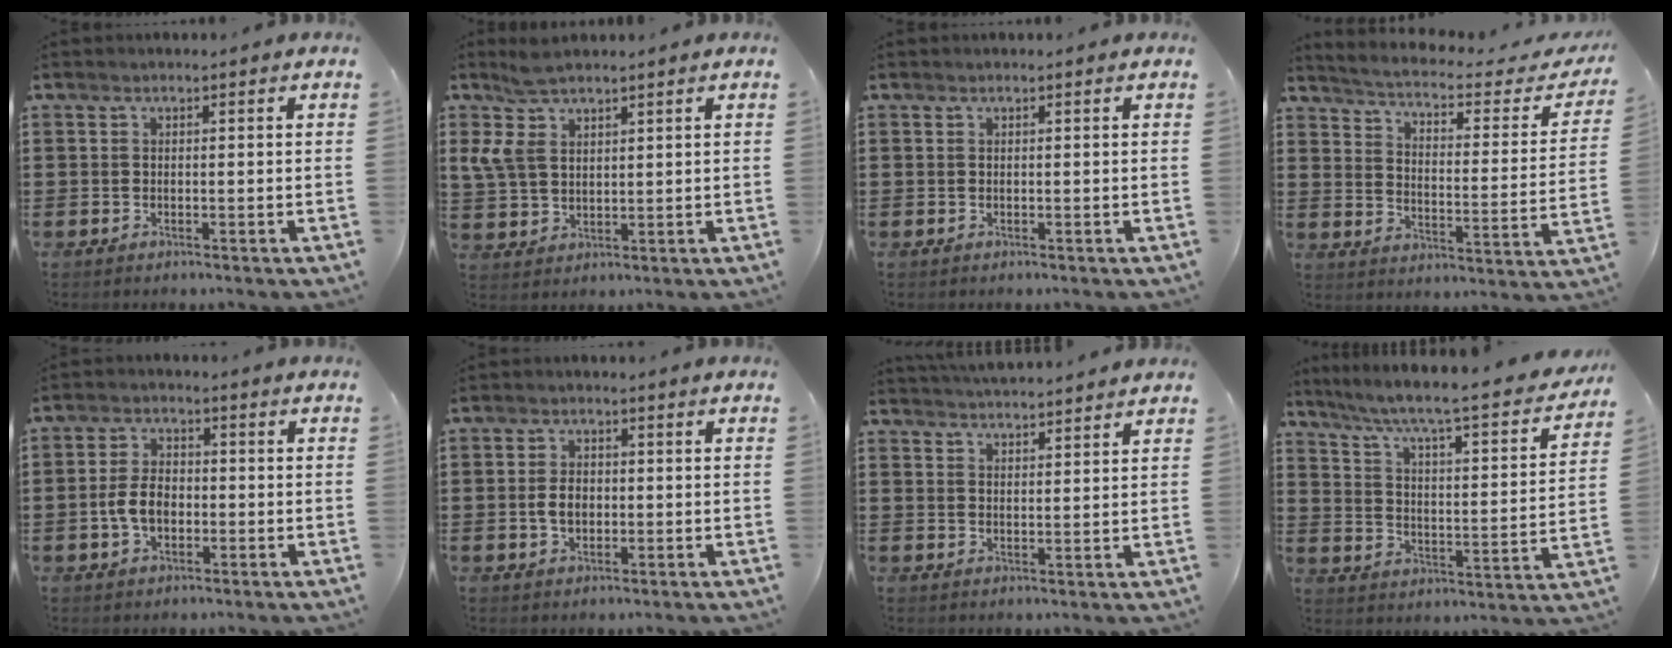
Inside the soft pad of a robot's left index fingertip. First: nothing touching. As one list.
[{"total": 6.2, "force": [4.1, 3.0, 3.6], "torque": [-0.090, -0.001, 0.076]}, {"total": 0.0}, {"total": 2.9, "force": [2.5, 0.0, 1.4], "torque": [-0.048, -0.028, 0.032]}, {"total": 5.3, "force": [-1.1, 3.2, 4.1], "torque": [-0.096, 0.002, -0.026]}, {"total": 3.9, "force": [-0.4, 2.4, 3.0], "torque": [-0.073, 0.001, -0.014]}, {"total": 3.5, "force": [3.4, -0.2, 0.2], "torque": [-0.014, -0.014, 0.063]}, {"total": 5.6, "force": [4.5, 0.0, 3.3], "torque": [-0.087, -0.045, 0.065]}]